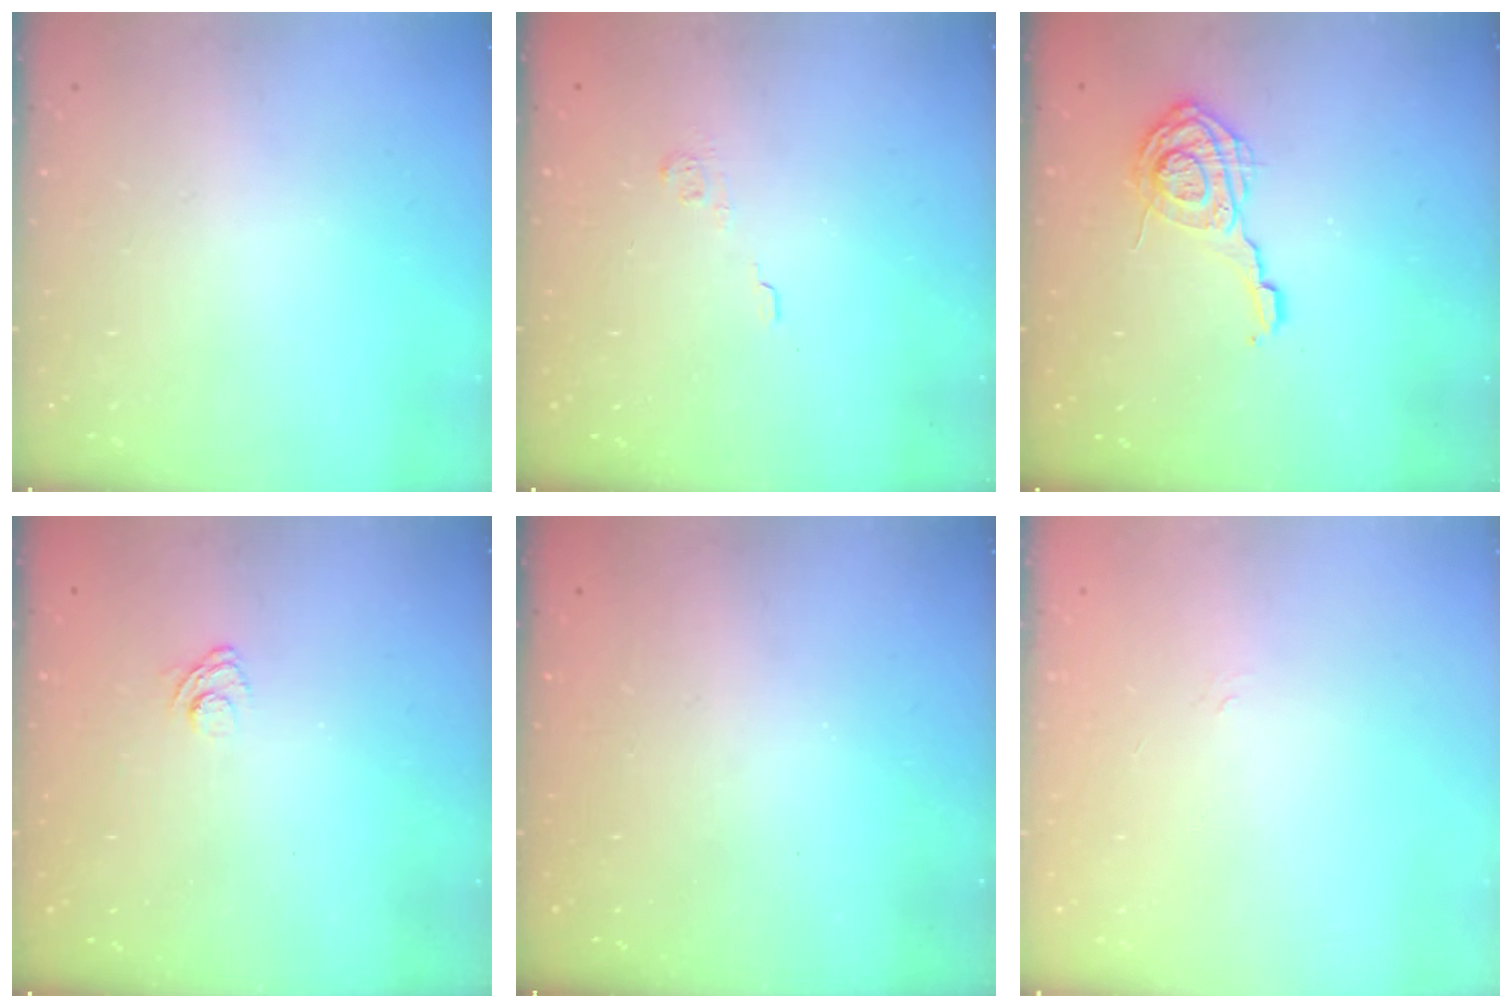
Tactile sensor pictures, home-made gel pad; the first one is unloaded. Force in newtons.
{"total": 4.3, "press": 4.3, "slide": 0.9}
{"total": 10.8, "press": 10.7, "slide": 0.7}
{"total": 3.0, "press": 2.6, "slide": 1.4}
{"total": 2.3, "press": 2.2, "slide": 0.8}
{"total": 2.3, "press": 2.0, "slide": 1.1}